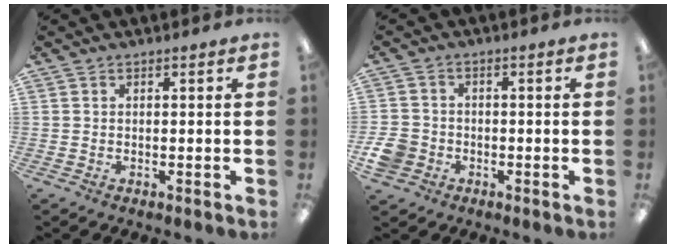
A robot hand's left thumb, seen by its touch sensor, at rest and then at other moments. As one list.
[{"total": 5.6, "force": [-2.0, 4.7, 2.3], "torque": [-0.057, 0.013, -0.036]}]